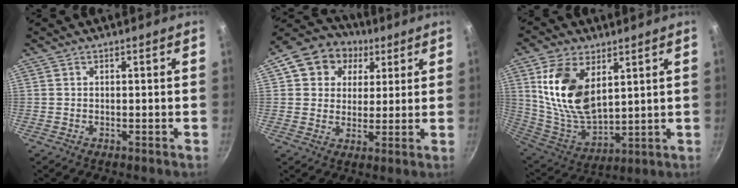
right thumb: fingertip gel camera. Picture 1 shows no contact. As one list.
[{"total": 13.2, "force": [5.3, 10.7, 5.7], "torque": [-0.073, 0.010, 0.078]}, {"total": 16.8, "force": [5.6, 9.6, 12.5], "torque": [-0.224, -0.038, 0.124]}]